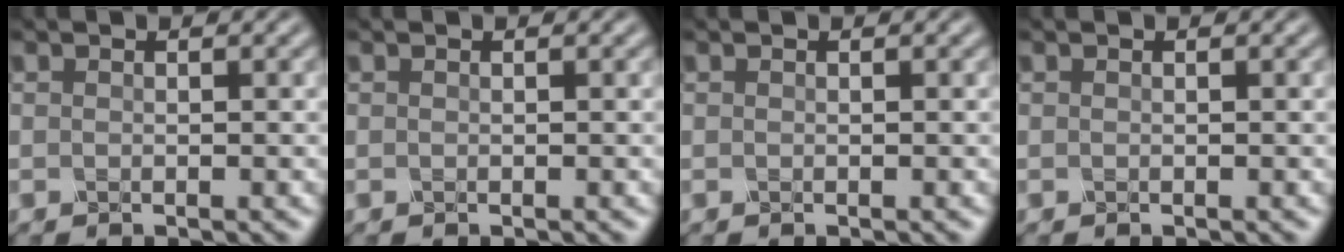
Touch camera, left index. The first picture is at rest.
{"total": 0.0}
{"total": 0.0}
{"total": 0.0}